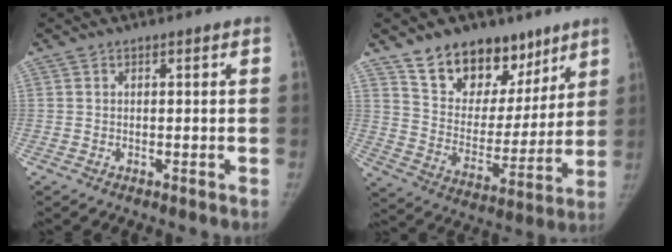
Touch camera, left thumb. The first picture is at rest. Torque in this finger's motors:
{"motor_torque": [0.05, 0.10, 0.67, -0.42, 0.04]}